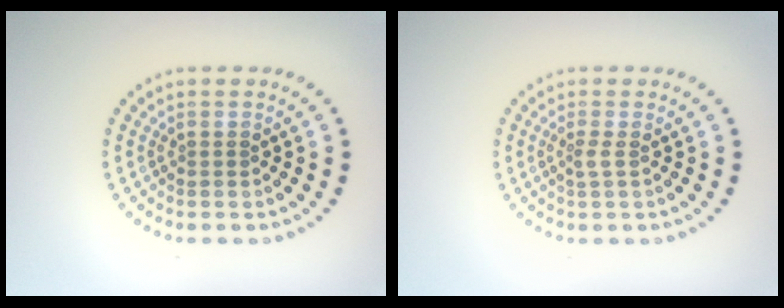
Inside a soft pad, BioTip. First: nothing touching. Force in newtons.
{"total": 0.9, "press": 0.6, "slide": 0.7}